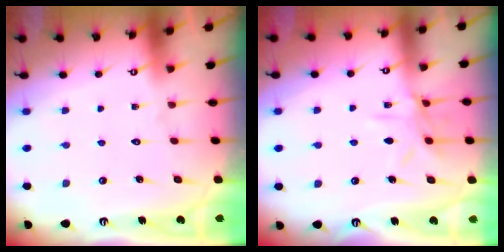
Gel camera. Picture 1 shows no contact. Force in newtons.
{"total": 8.0, "press": 8.0, "slide": 0.7}